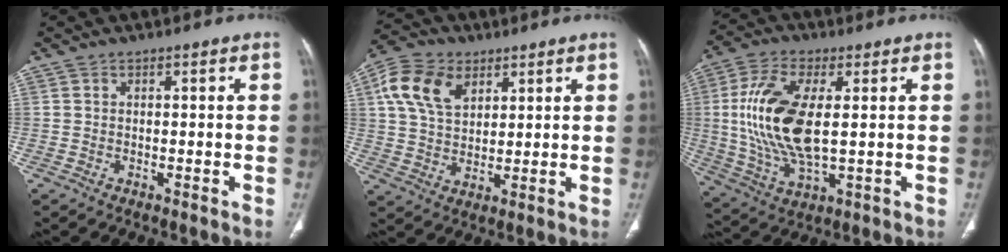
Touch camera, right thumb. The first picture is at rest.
{"total": 11.8, "force": [4.9, 7.8, 7.4], "torque": [-0.130, -0.004, 0.093]}
{"total": 16.7, "force": [1.5, 7.4, 14.9], "torque": [-0.313, -0.008, 0.036]}